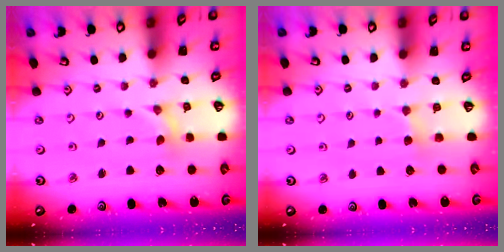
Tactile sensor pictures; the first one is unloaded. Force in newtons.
{"total": 2.9, "press": 2.9, "slide": 0.4}